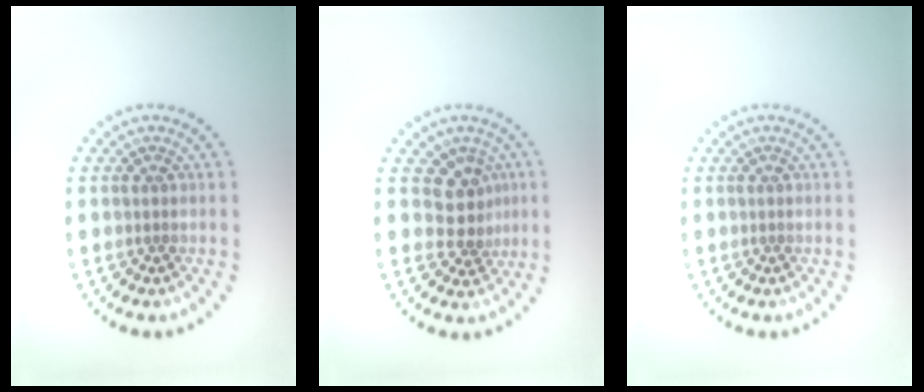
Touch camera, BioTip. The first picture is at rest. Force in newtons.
{"total": 2.8, "press": 2.2, "slide": 1.7}
{"total": 0.0}